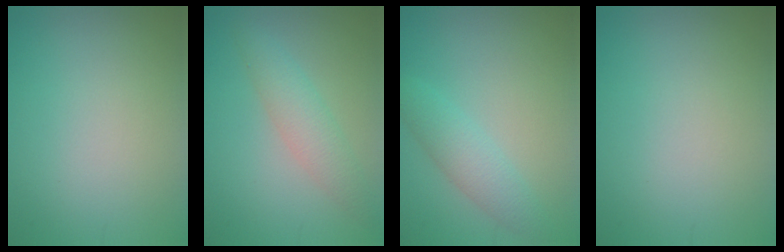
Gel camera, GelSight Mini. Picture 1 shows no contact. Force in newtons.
{"total": 2.9, "press": 2.9, "slide": 0.1}
{"total": 2.8, "press": 2.8, "slide": 0.1}
{"total": 0.0}